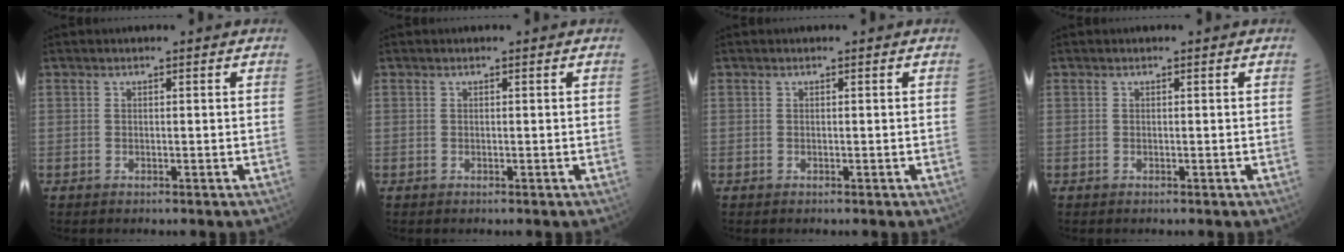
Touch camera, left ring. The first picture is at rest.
{"total": 0.0}
{"total": 0.0}
{"total": 0.0}